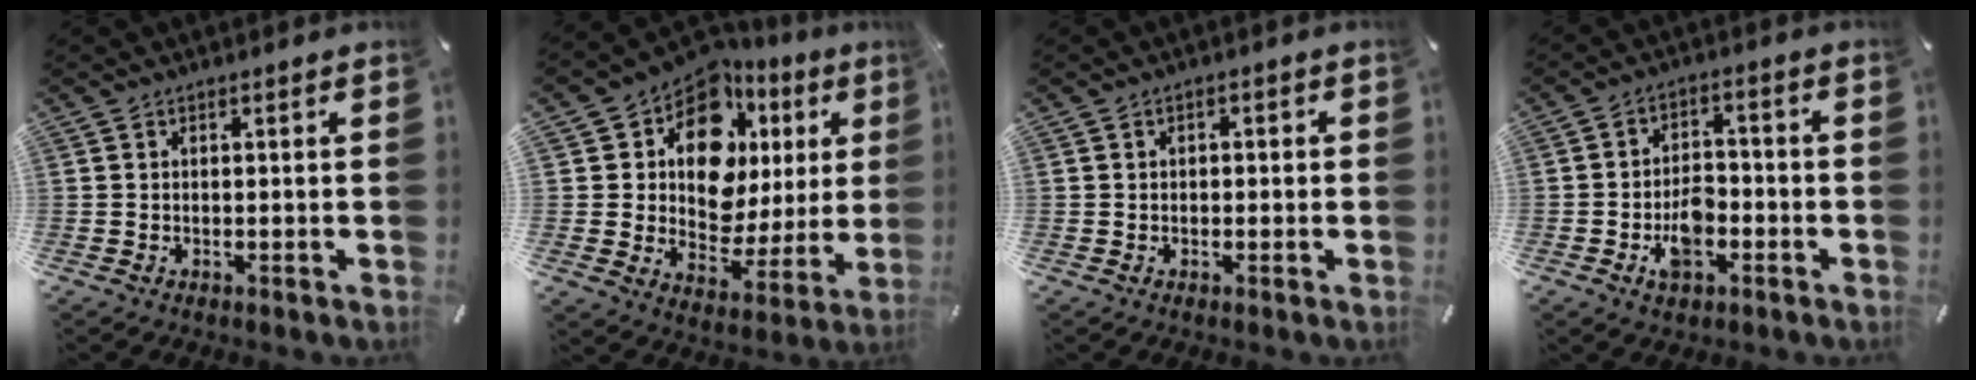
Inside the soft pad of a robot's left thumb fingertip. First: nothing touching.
{"total": 15.0, "force": [7.5, 9.7, 8.5], "torque": [-0.138, -0.064, 0.134]}
{"total": 1.4, "force": [-0.4, 1.2, 0.7], "torque": [-0.014, 0.007, -0.011]}
{"total": 7.6, "force": [-3.0, 4.7, 5.2], "torque": [-0.094, 0.014, -0.056]}